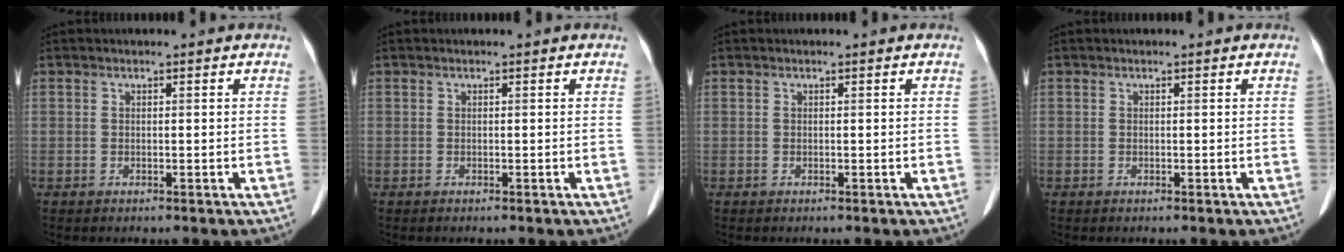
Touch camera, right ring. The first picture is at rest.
{"total": 0.0}
{"total": 0.0}
{"total": 0.0}